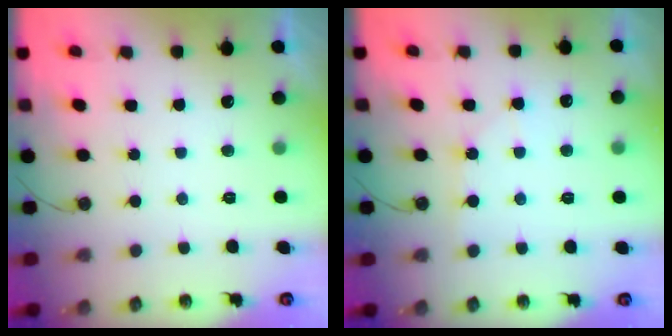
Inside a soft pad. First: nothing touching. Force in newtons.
{"total": 4.3, "press": 4.3, "slide": 0.6}